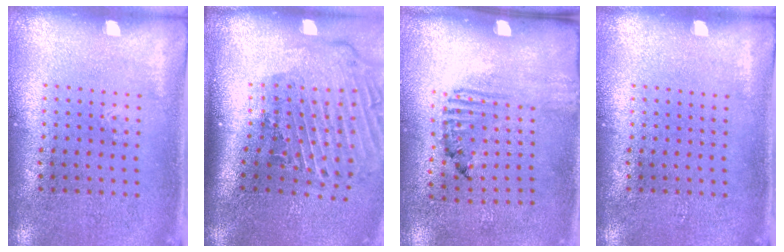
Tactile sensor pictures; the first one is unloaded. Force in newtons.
{"total": 2.9, "press": 2.0, "slide": 2.2}
{"total": 1.8, "press": 1.0, "slide": 1.5}
{"total": 0.0}